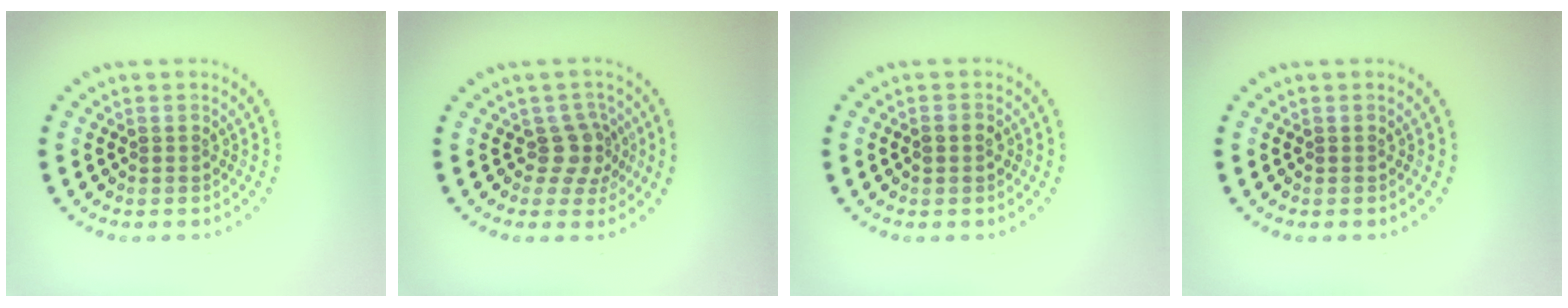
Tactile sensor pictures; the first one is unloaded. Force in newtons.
{"total": 2.5, "press": 1.9, "slide": 1.6}
{"total": 1.1, "press": 1.1, "slide": 0.3}
{"total": 0.0}